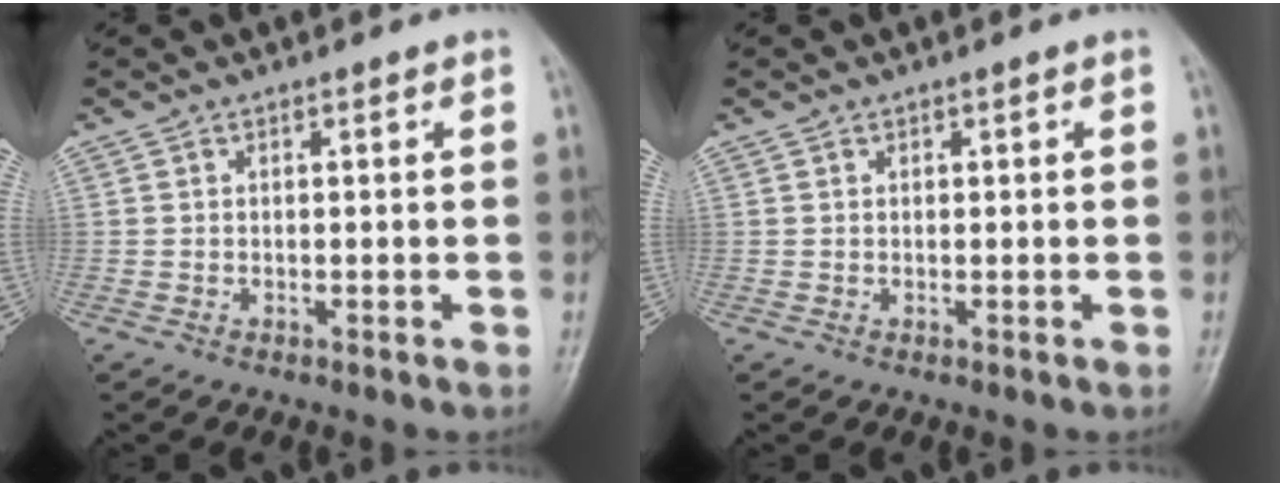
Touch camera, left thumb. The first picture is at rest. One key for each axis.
{"total": 0.0}